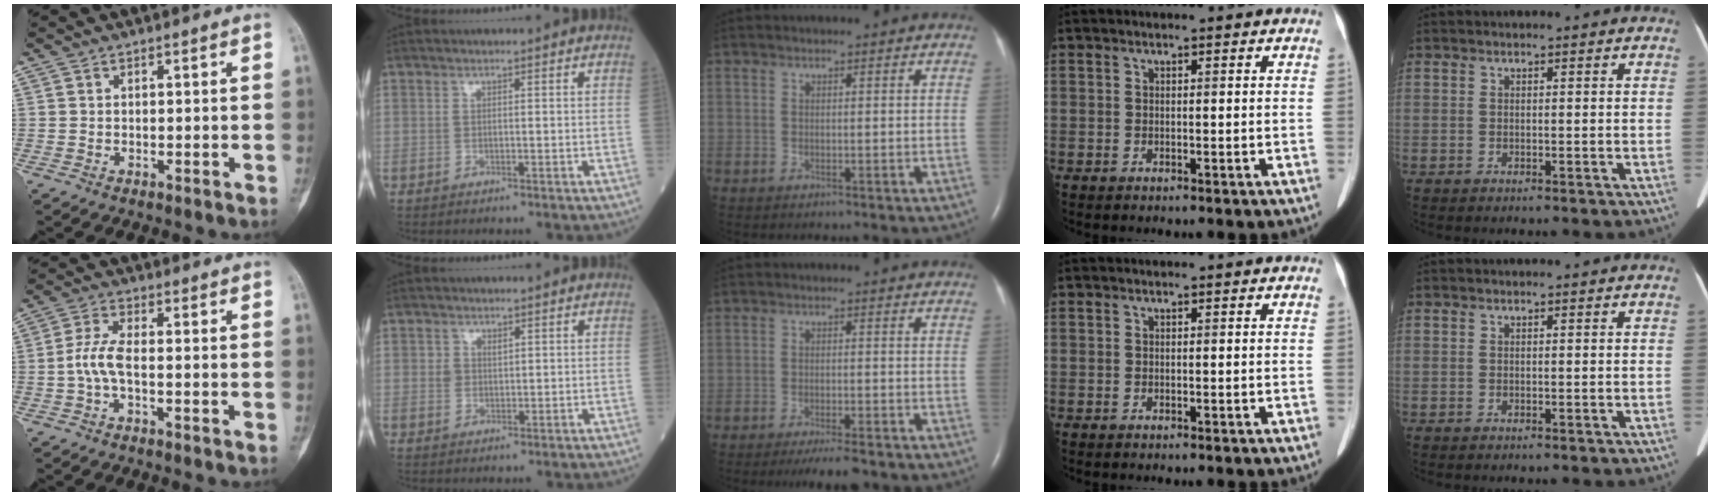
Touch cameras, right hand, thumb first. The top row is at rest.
{"thumb": {"total": 4.7, "force": [-1.3, 1.5, 4.3], "torque": [-0.103, 0.012, -0.030]}, "index": {"total": 1.6, "force": [0.7, 1.3, 0.5], "torque": [-0.006, -0.001, 0.011]}, "middle": {"total": 6.2, "force": [-5.1, 1.1, 3.3], "torque": [-0.046, -0.008, -0.076]}}